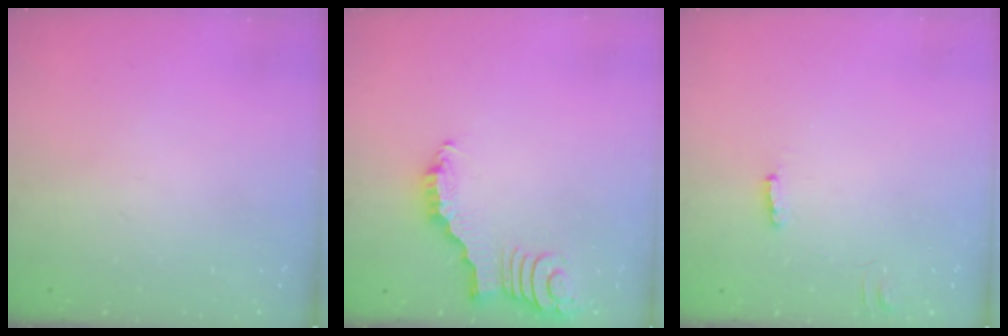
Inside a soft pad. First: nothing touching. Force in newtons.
{"total": 2.8, "press": 2.7, "slide": 0.4}
{"total": 2.6, "press": 2.6, "slide": 0.4}